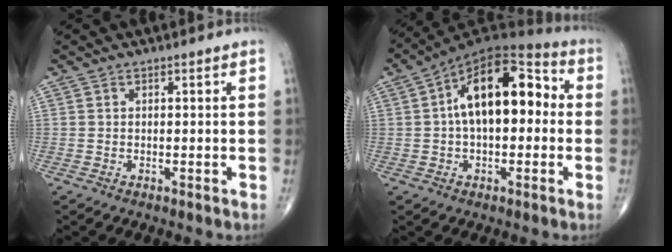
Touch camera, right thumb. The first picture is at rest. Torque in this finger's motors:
{"motor_torque": [-0.09, 1.52, 1.31, 0.33, 0.17]}